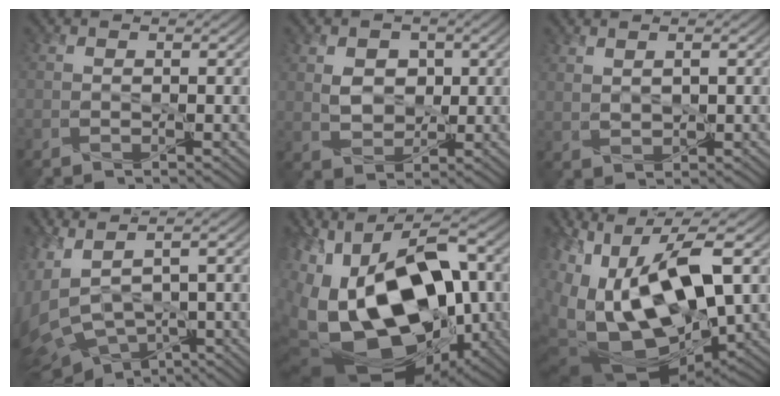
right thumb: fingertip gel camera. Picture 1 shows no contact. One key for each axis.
{"total": 4.2, "fx": 1.0, "fy": 3.2, "fz": 2.5, "tx": -0.069, "ty": -0.002, "tz": 0.014}
{"total": 2.0, "fx": 1.2, "fy": 0.9, "fz": 1.3, "tx": -0.037, "ty": -0.001, "tz": 0.032}
{"total": 11.3, "fx": -1.3, "fy": 6.6, "fz": 9.0, "tx": -0.252, "ty": -0.033, "tz": 0.002}
{"total": 22.2, "fx": -4.3, "fy": 12.7, "fz": 17.6, "tx": -0.330, "ty": -0.002, "tz": -0.066}
{"total": 18.9, "fx": -0.9, "fy": 8.7, "fz": 16.8, "tx": -0.319, "ty": -0.004, "tz": -0.009}